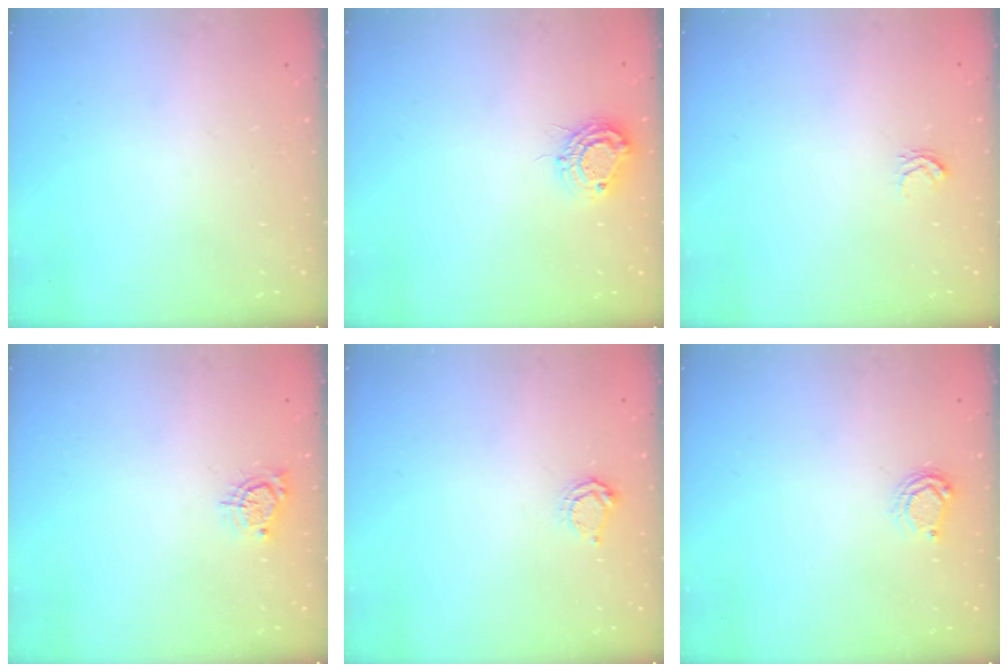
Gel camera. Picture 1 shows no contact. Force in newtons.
{"total": 9.3, "press": 9.3, "slide": 0.7}
{"total": 2.6, "press": 2.6, "slide": 0.2}
{"total": 5.2, "press": 5.1, "slide": 0.5}
{"total": 4.2, "press": 4.2, "slide": 0.5}
{"total": 6.0, "press": 5.9, "slide": 0.7}